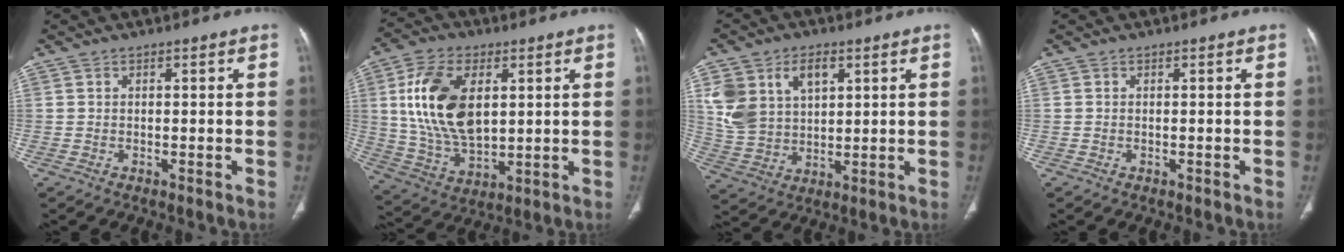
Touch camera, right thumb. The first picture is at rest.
{"total": 17.6, "force": [3.9, 10.2, 13.7], "torque": [-0.247, -0.012, 0.081]}
{"total": 12.5, "force": [4.8, 8.4, 7.9], "torque": [-0.130, -0.008, 0.102]}
{"total": 0.0}